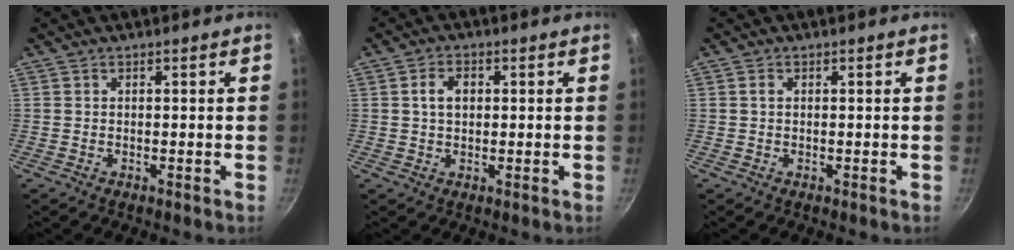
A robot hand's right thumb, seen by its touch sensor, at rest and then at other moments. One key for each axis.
{"total": 3.9, "fx": 0.7, "fy": 2.7, "fz": 2.7, "tx": -0.033, "ty": 0.006, "tz": 0.009}
{"total": 0.6, "fx": 0.1, "fy": 0.5, "fz": 0.4, "tx": -0.008, "ty": 0.003, "tz": 0.002}